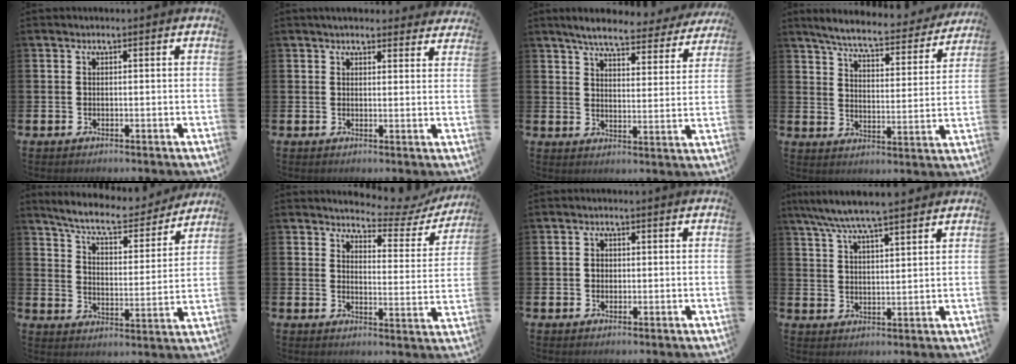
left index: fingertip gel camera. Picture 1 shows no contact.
{"total": 3.2, "force": [3.1, 0.7, 0.4], "torque": [-0.001, -0.017, 0.055]}
{"total": 6.1, "force": [5.7, 0.8, 2.1], "torque": [-0.049, -0.038, 0.092]}
{"total": 6.6, "force": [6.0, 0.8, 2.5], "torque": [-0.069, -0.043, 0.097]}
{"total": 7.9, "force": [7.3, 1.2, 2.7], "torque": [-0.078, -0.050, 0.123]}
{"total": 4.5, "force": [4.1, 1.4, 1.0], "torque": [-0.036, -0.030, 0.067]}
{"total": 1.2, "force": [0.1, 1.1, 0.5], "torque": [-0.001, 0.006, -0.001]}
{"total": 6.9, "force": [6.4, 0.5, 2.6], "torque": [-0.067, -0.023, 0.114]}